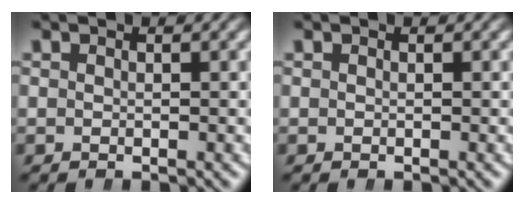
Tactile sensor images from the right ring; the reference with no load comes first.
{"total": 0.0}